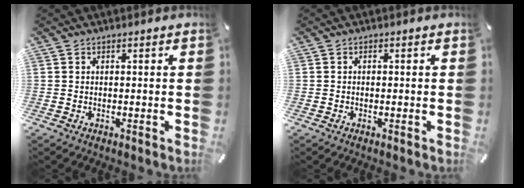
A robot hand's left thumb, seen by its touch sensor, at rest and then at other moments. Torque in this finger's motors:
{"motor_torque": [-0.28, -0.30, -0.02, 0.17, -0.02]}